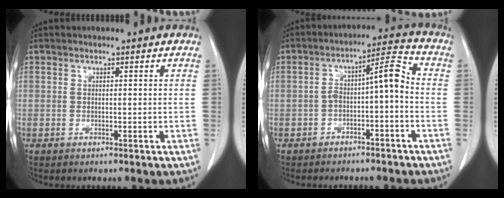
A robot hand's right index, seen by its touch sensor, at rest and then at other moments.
{"total": 6.9, "force": [-1.9, 1.5, 6.5], "torque": [-0.101, 0.038, -0.028]}